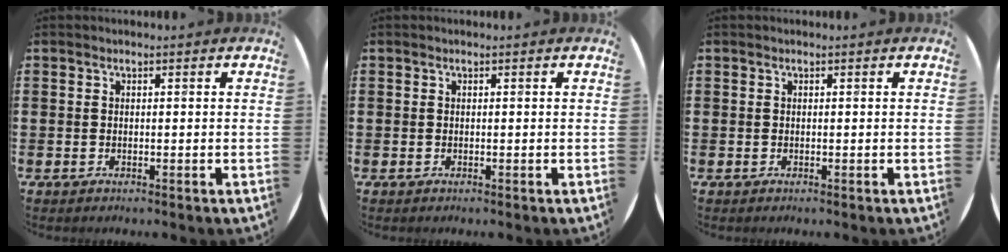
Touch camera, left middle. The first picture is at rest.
{"total": 0.0}
{"total": 0.0}